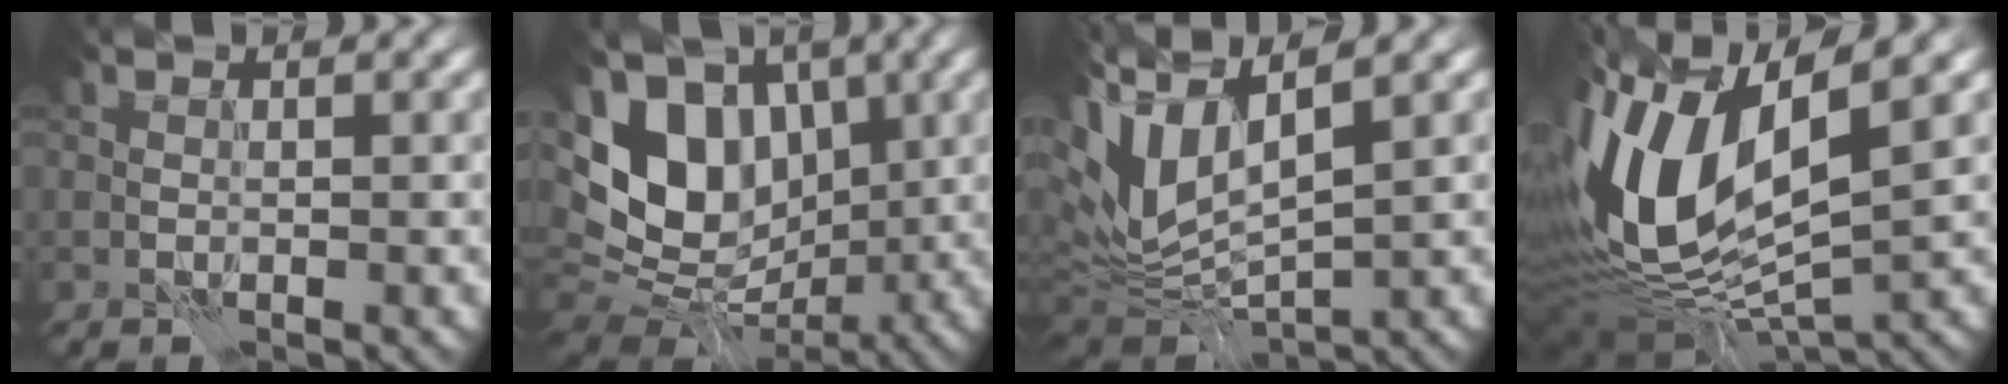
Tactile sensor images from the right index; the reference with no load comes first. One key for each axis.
{"total": 9.0, "fx": 1.2, "fy": 6.5, "fz": 6.1, "tx": -0.100, "ty": -0.006, "tz": 0.011}
{"total": 10.2, "fx": 2.9, "fy": 4.6, "fz": 8.6, "tx": -0.205, "ty": -0.001, "tz": 0.057}
{"total": 13.3, "fx": 0.2, "fy": 6.1, "fz": 11.9, "tx": -0.250, "ty": -0.010, "tz": -0.002}